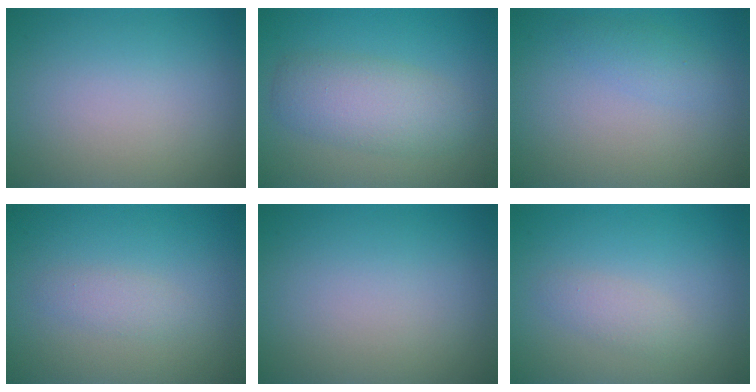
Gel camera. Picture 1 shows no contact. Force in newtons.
{"total": 4.3, "press": 4.3, "slide": 0.2}
{"total": 1.3, "press": 1.3, "slide": 0.1}
{"total": 1.3, "press": 1.3, "slide": 0.0}
{"total": 0.0}
{"total": 1.4, "press": 1.4, "slide": 0.1}